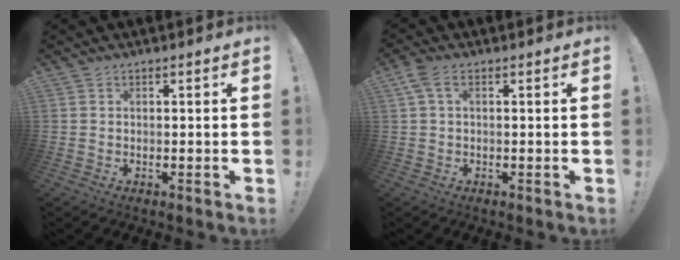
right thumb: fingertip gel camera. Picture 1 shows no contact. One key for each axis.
{"total": 3.7, "fx": 1.1, "fy": 1.8, "fz": 3.1, "tx": -0.067, "ty": 0.008, "tz": 0.024}